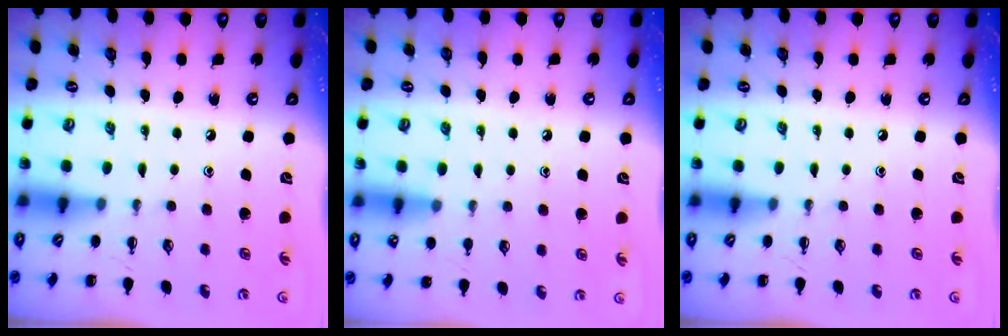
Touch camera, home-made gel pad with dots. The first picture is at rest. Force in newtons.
{"total": 6.8, "press": 6.4, "slide": 2.3}
{"total": 0.0}